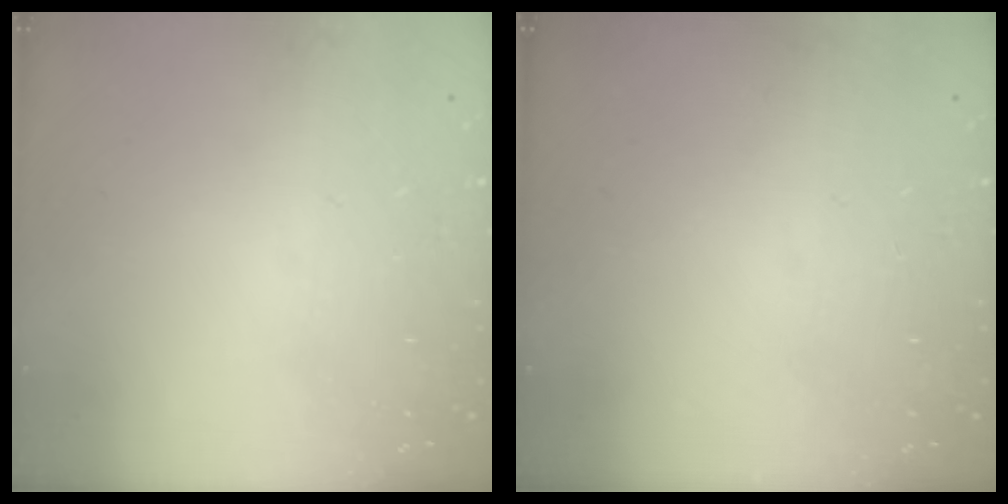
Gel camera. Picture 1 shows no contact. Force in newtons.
{"total": 0.0}